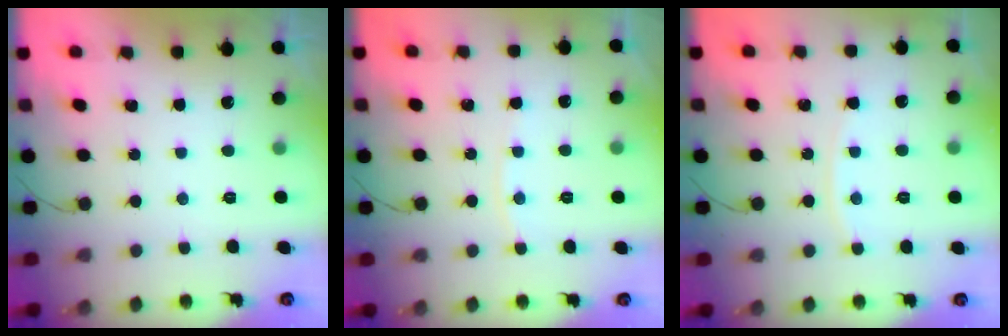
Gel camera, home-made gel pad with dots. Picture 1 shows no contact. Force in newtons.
{"total": 4.6, "press": 4.5, "slide": 0.7}
{"total": 5.4, "press": 5.3, "slide": 0.7}